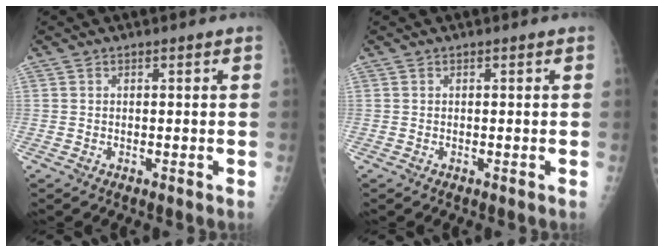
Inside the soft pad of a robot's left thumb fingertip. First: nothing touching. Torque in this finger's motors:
{"motor_torque": [0.00, 0.00, -0.01, -0.01, 0.00]}